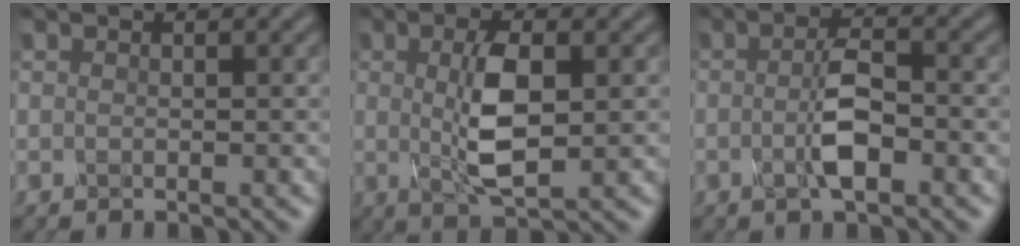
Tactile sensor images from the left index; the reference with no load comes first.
{"total": 4.7, "force": [0.4, 1.4, 4.5], "torque": [-0.095, 0.002, 0.009]}
{"total": 2.9, "force": [-0.8, 0.5, 2.7], "torque": [-0.055, 0.009, -0.021]}